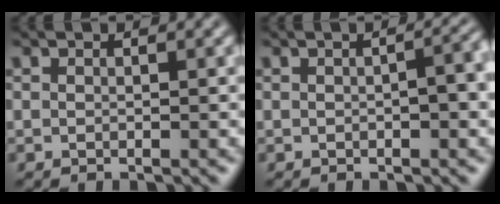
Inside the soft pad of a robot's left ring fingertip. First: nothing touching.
{"total": 3.1, "force": [-0.2, 1.0, 2.9], "torque": [-0.036, 0.006, 0.002]}